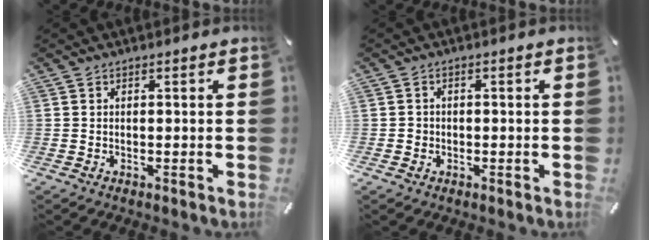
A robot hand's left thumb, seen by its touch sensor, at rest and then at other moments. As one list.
[{"total": 1.6, "force": [-0.5, 1.5, 0.5], "torque": [-0.008, 0.006, -0.013]}]